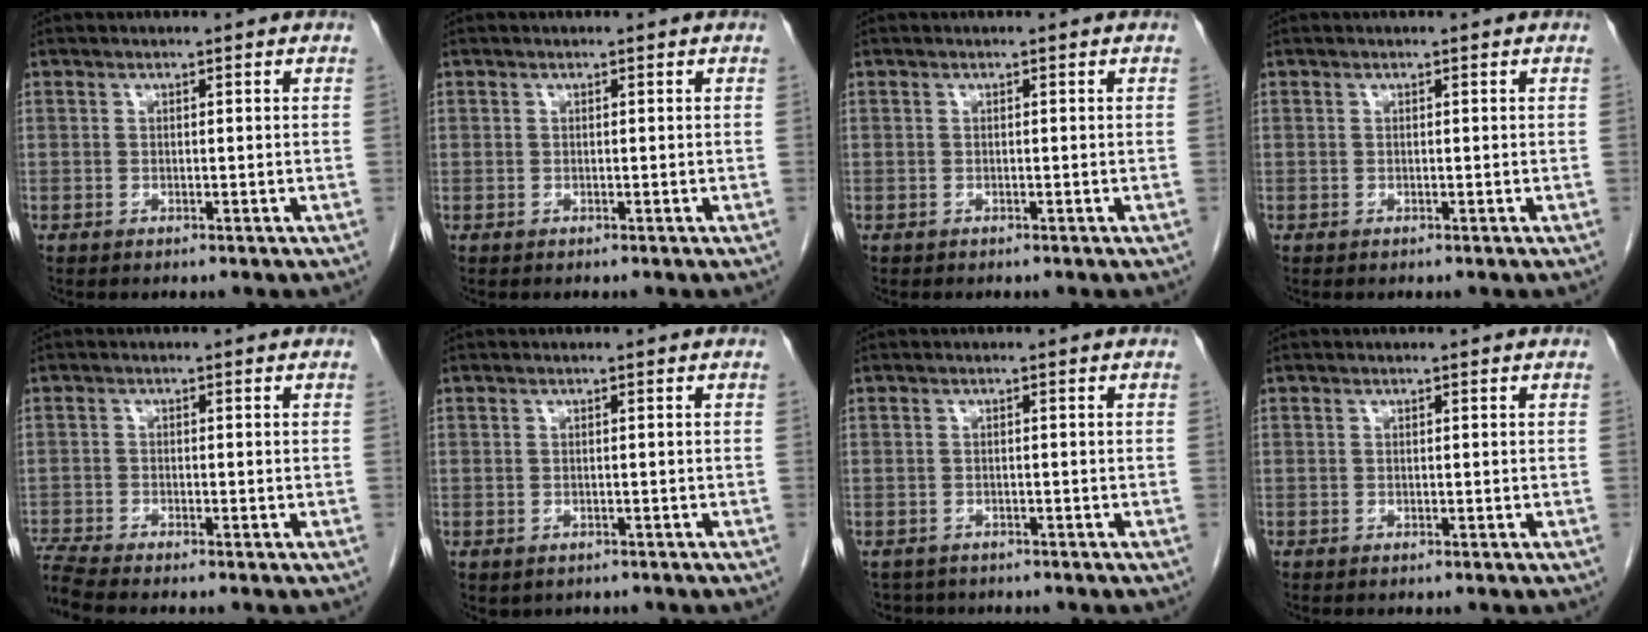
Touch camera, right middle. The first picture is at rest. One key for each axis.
{"total": 0.0}
{"total": 0.0}
{"total": 0.0}
{"total": 4.0, "fx": -3.7, "fy": -0.9, "fz": 1.1, "tx": -0.035, "ty": -0.016, "tz": -0.075}
{"total": 1.6, "fx": -1.1, "fy": 1.1, "fz": 0.5, "tx": -0.011, "ty": -0.002, "tz": -0.008}
{"total": 3.4, "fx": -2.9, "fy": 1.6, "fz": 0.1, "tx": -0.002, "ty": -0.002, "tz": -0.043}
{"total": 0.0}